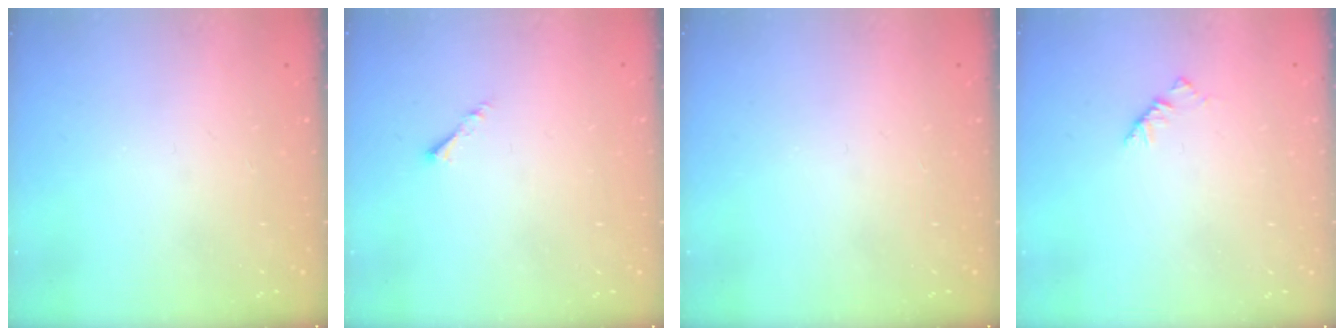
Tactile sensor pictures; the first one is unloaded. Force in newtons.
{"total": 1.1, "press": 1.0, "slide": 0.3}
{"total": 0.0}
{"total": 3.4, "press": 3.3, "slide": 0.7}